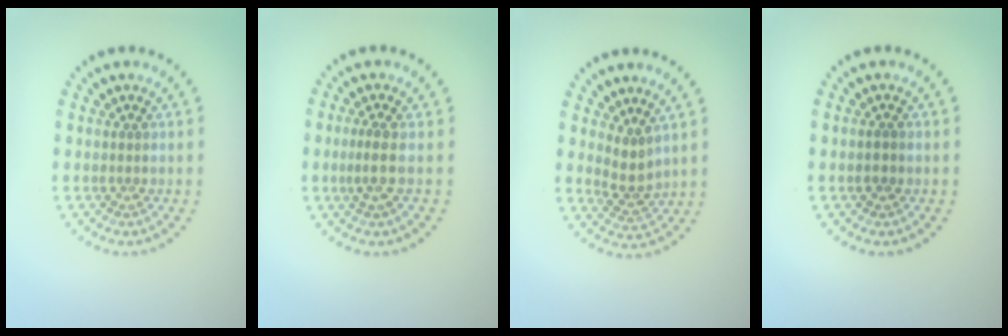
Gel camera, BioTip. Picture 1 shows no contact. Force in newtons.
{"total": 2.0, "press": 1.5, "slide": 1.3}
{"total": 2.1, "press": 1.6, "slide": 1.4}
{"total": 1.2, "press": 1.1, "slide": 0.3}